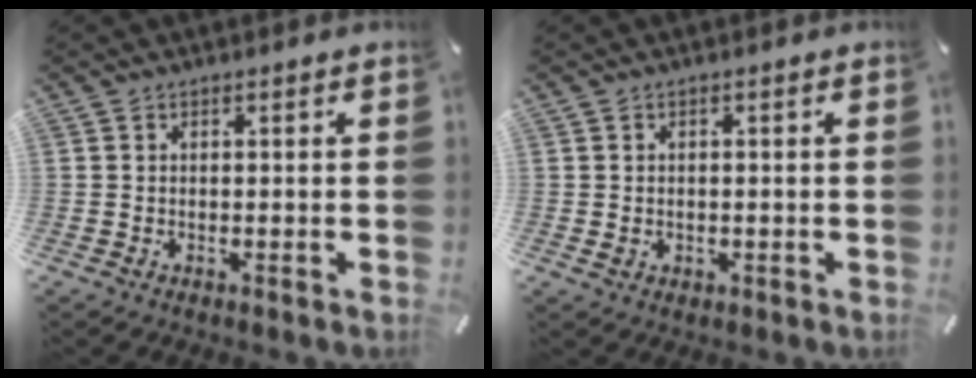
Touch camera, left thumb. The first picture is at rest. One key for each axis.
{"total": 1.2, "fx": -0.1, "fy": 1.1, "fz": 0.4, "tx": -0.008, "ty": 0.005, "tz": -0.002}